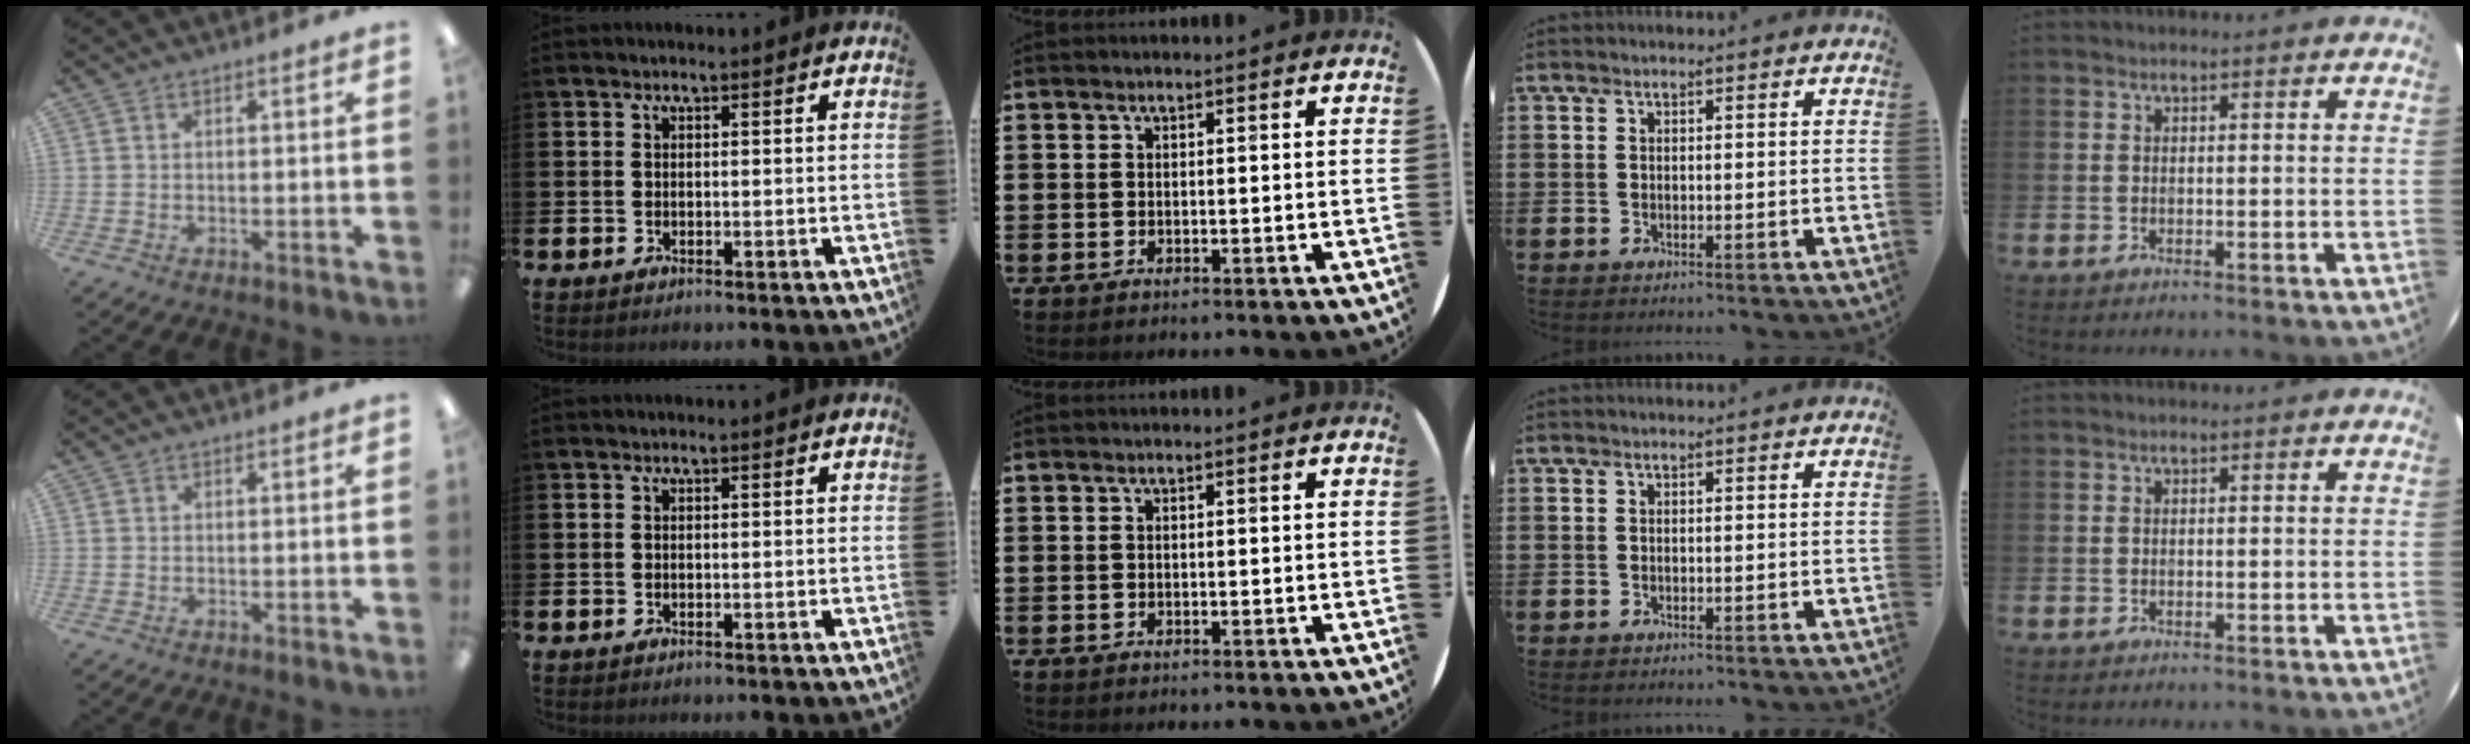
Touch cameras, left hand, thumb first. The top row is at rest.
{}